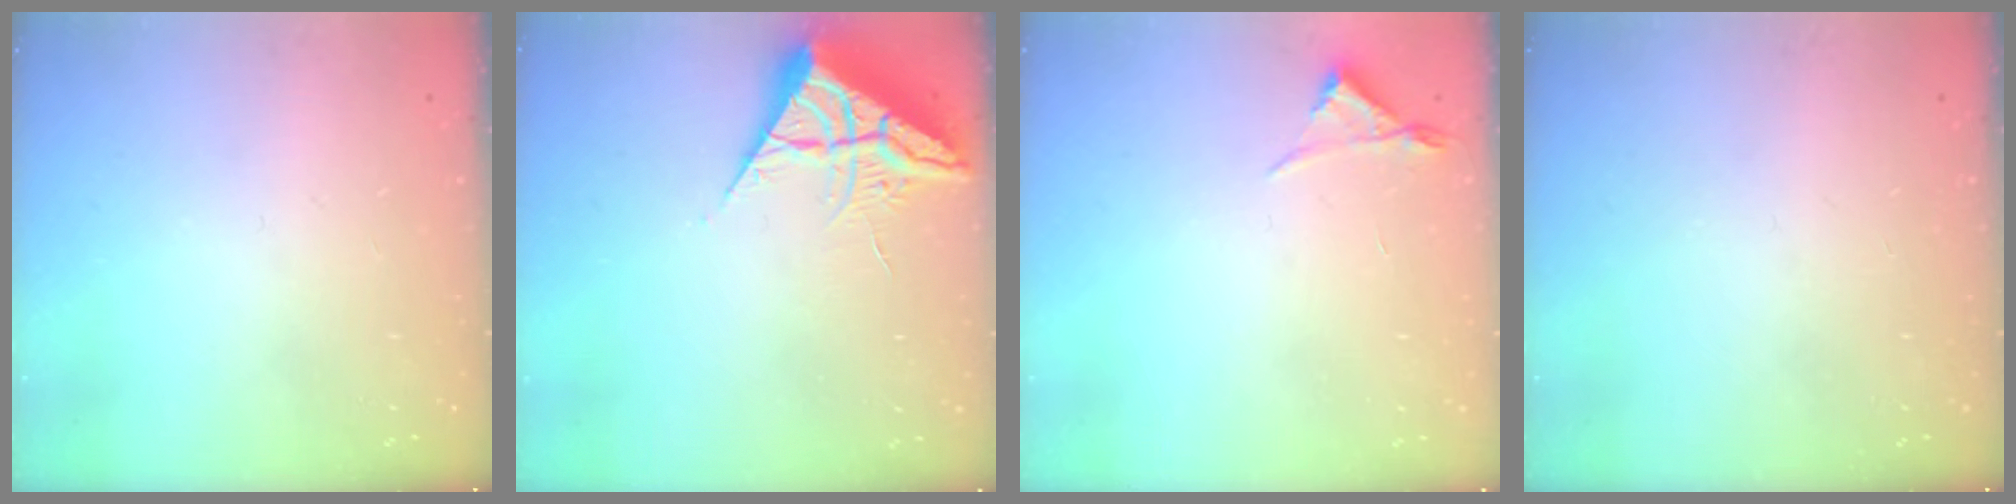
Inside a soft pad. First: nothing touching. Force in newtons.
{"total": 7.1, "press": 7.1, "slide": 0.4}
{"total": 3.0, "press": 2.9, "slide": 0.5}
{"total": 0.0}